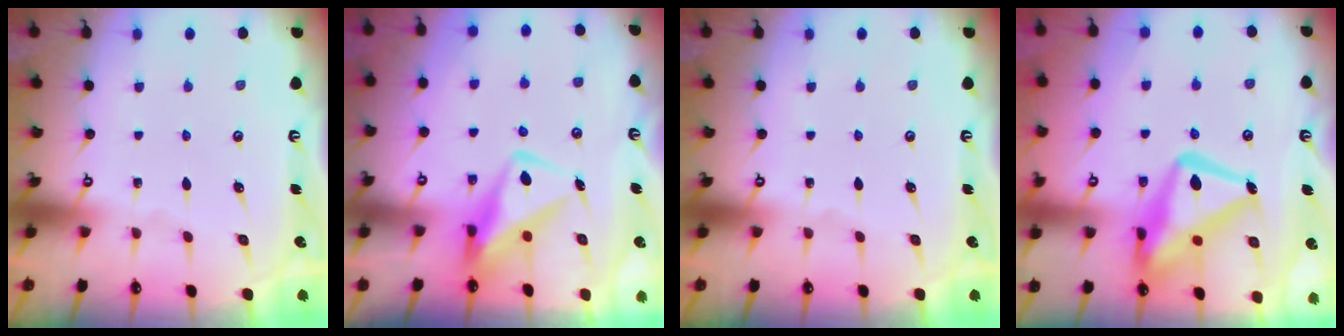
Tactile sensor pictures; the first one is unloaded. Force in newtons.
{"total": 10.4, "press": 10.4, "slide": 1.1}
{"total": 0.0}
{"total": 19.6, "press": 19.5, "slide": 1.7}